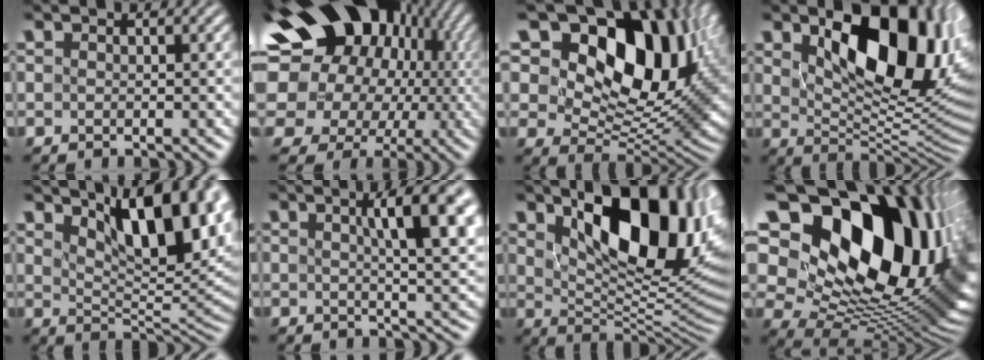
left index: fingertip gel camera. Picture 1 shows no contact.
{"total": 18.9, "force": [4.5, 15.3, 10.1], "torque": [-0.164, 0.031, 0.050]}
{"total": 16.5, "force": [7.8, 9.5, 11.0], "torque": [-0.176, 0.021, 0.109]}
{"total": 12.7, "force": [4.5, 6.0, 10.2], "torque": [-0.147, -0.004, 0.072]}
{"total": 11.9, "force": [5.8, 4.4, 9.4], "torque": [-0.120, 0.010, 0.091]}
{"total": 8.8, "force": [2.6, 2.2, 8.1], "torque": [-0.096, 0.011, 0.038]}
{"total": 14.0, "force": [5.7, 6.1, 11.2], "torque": [-0.163, 0.001, 0.095]}
{"total": 20.9, "force": [6.9, 13.5, 14.4], "torque": [-0.251, 0.011, 0.145]}